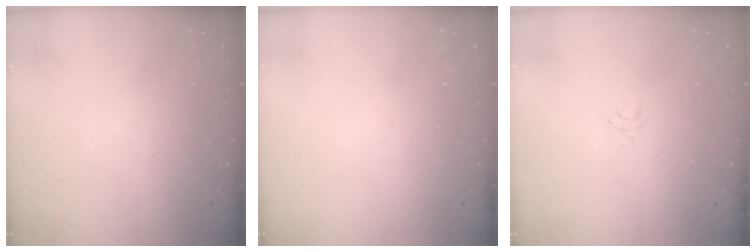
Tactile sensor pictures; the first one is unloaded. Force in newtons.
{"total": 0.0}
{"total": 3.7, "press": 3.7, "slide": 0.1}